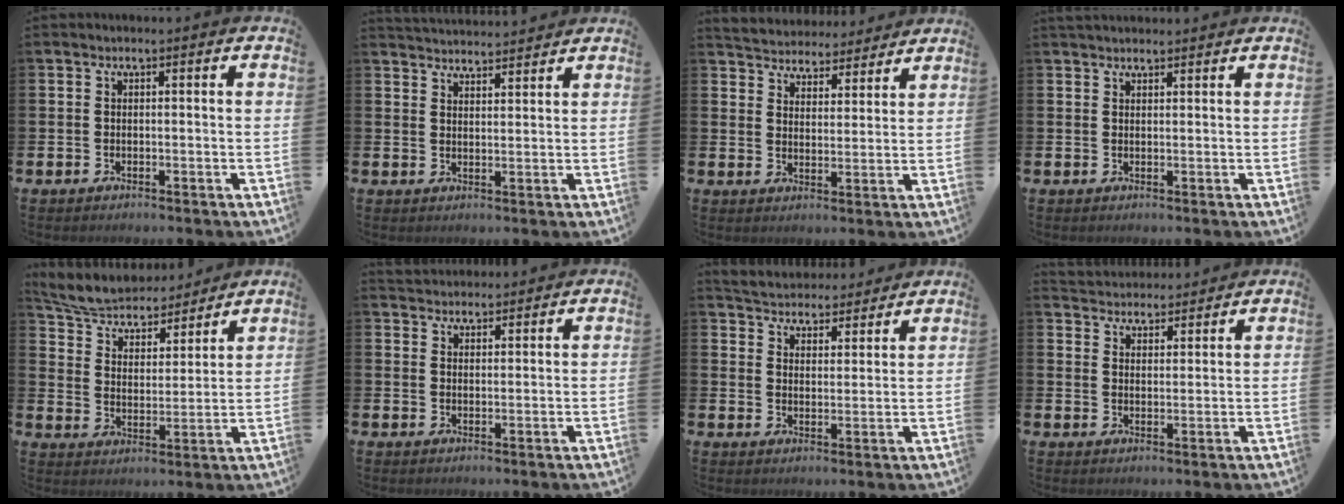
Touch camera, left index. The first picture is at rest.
{"total": 3.6, "force": [3.6, 0.2, -0.1], "torque": [-0.005, -0.023, 0.066]}
{"total": 4.6, "force": [4.4, 1.3, -0.4], "torque": [-0.013, -0.037, 0.077]}
{"total": 2.0, "force": [2.0, 0.5, 0.2], "torque": [0.001, -0.007, 0.034]}
{"total": 7.2, "force": [6.8, 1.8, 1.6], "torque": [-0.071, -0.047, 0.120]}
{"total": 3.3, "force": [3.3, 0.7, -0.2], "torque": [-0.005, -0.016, 0.061]}
{"total": 4.9, "force": [4.8, 1.1, -0.1], "torque": [-0.018, -0.039, 0.082]}
{"total": 4.2, "force": [4.1, 0.8, -0.5], "torque": [-0.012, -0.023, 0.075]}